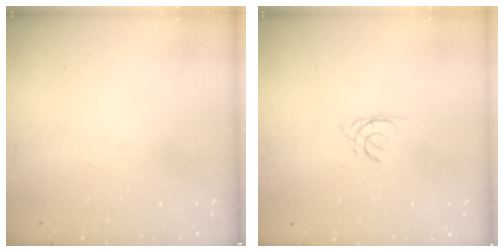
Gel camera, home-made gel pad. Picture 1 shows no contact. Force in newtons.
{"total": 1.7, "press": 1.7, "slide": 0.3}